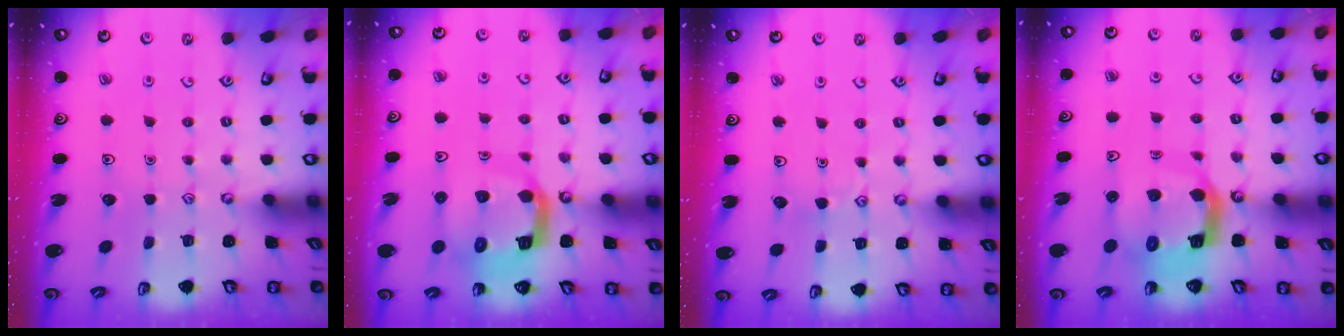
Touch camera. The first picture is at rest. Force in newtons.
{"total": 13.8, "press": 13.7, "slide": 1.7}
{"total": 4.4, "press": 4.4, "slide": 0.4}
{"total": 12.0, "press": 11.9, "slide": 1.5}